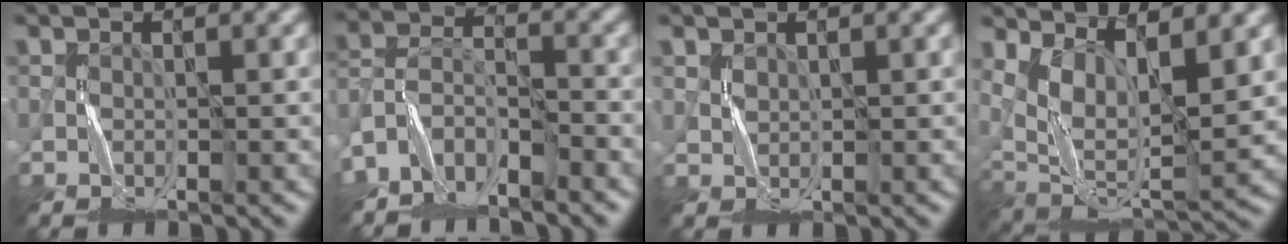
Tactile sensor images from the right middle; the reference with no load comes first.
{"total": 5.1, "force": [-4.6, 1.7, 1.6], "torque": [-0.032, 0.002, -0.098]}
{"total": 0.9, "force": [0.7, 0.6, 0.1], "torque": [-0.006, 0.000, 0.019]}
{"total": 10.2, "force": [3.8, 4.4, 8.4], "torque": [-0.162, 0.001, 0.076]}